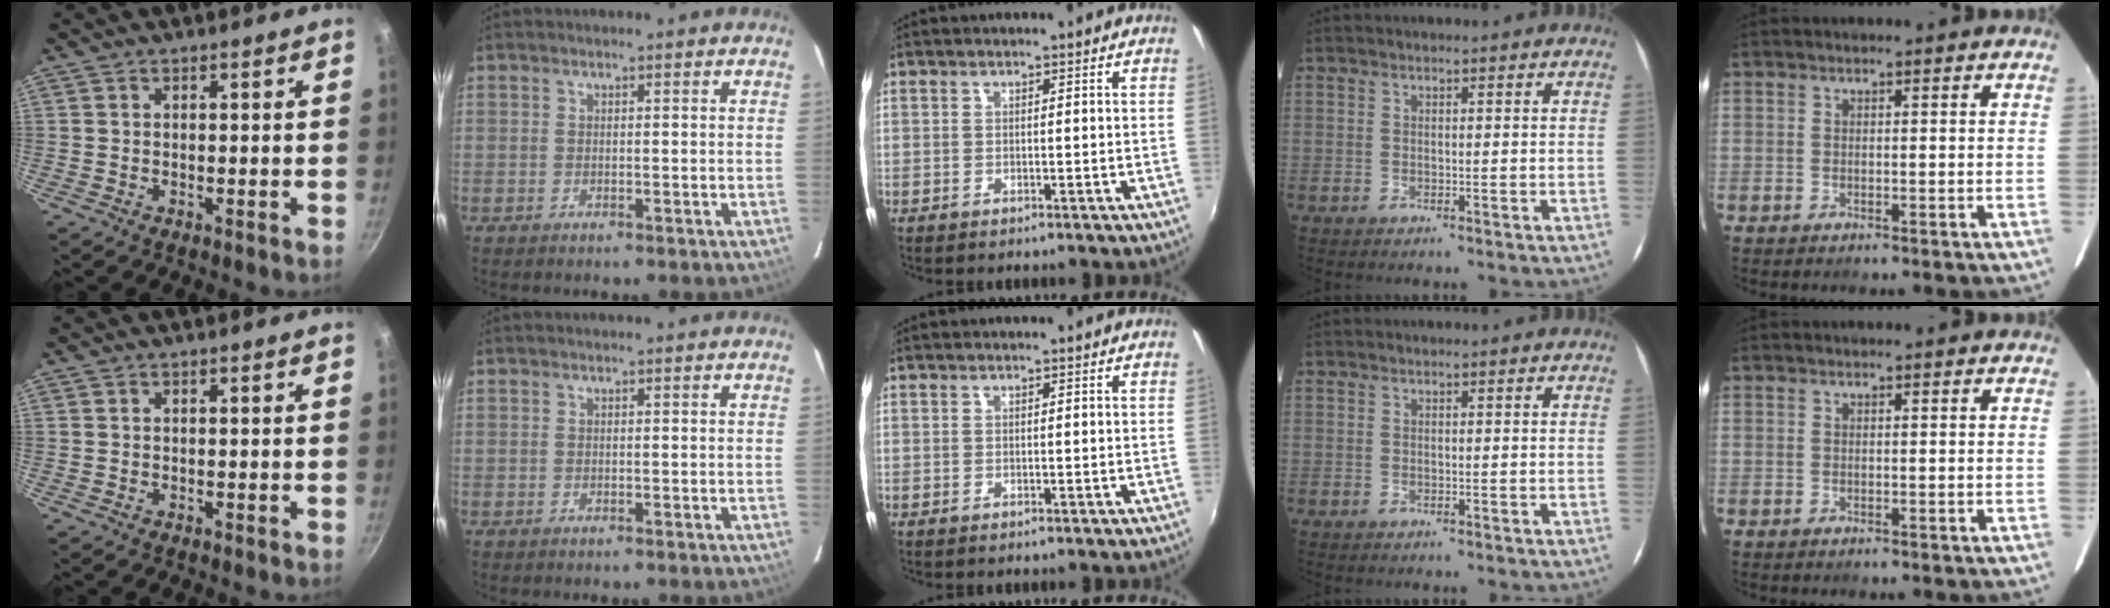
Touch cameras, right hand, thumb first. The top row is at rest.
{}